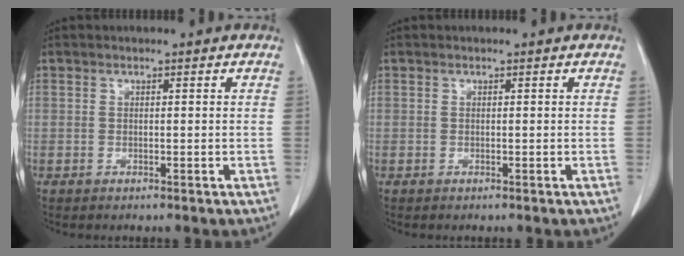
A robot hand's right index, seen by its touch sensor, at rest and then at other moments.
{"total": 0.0}